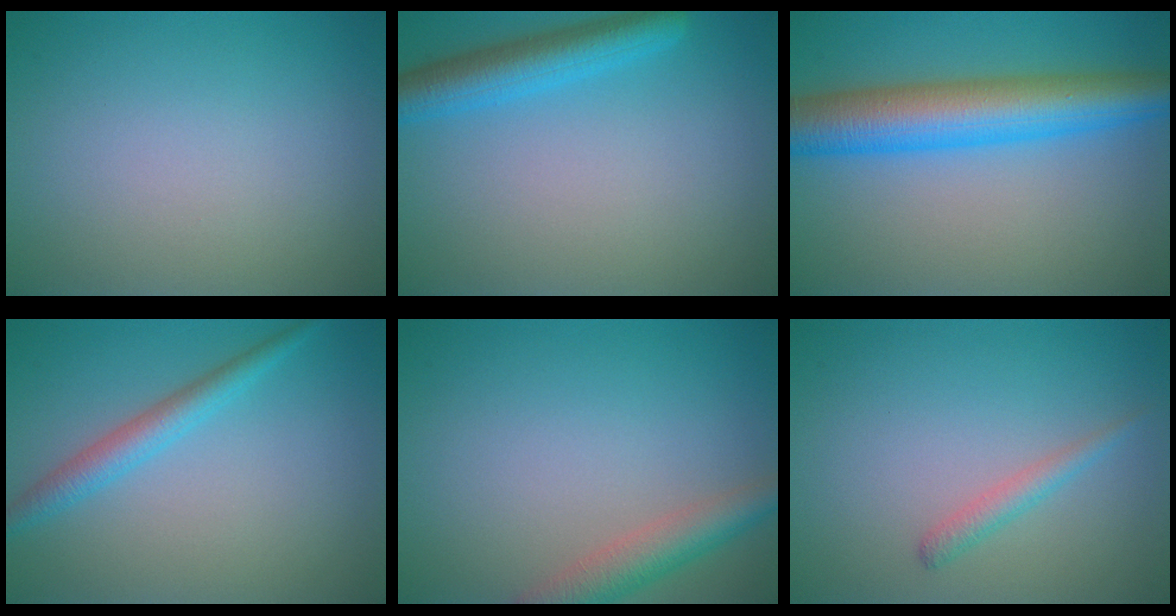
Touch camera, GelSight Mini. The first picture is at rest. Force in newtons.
{"total": 4.5, "press": 4.5, "slide": 0.2}
{"total": 8.6, "press": 8.6, "slide": 0.1}
{"total": 2.7, "press": 2.7, "slide": 0.1}
{"total": 3.6, "press": 3.6, "slide": 0.3}
{"total": 1.4, "press": 1.4, "slide": 0.2}